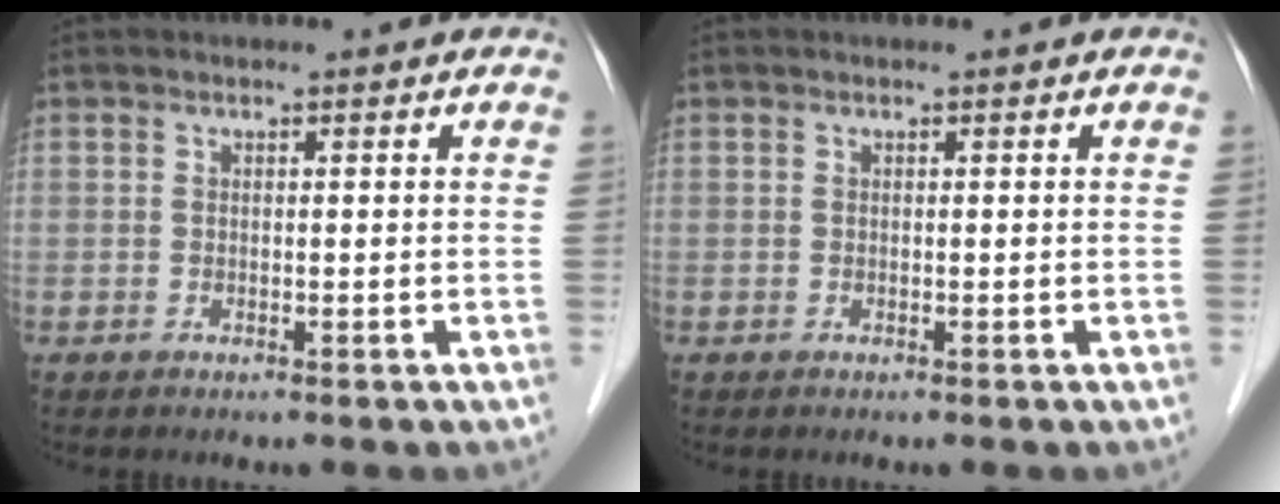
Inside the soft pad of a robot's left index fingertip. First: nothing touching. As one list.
[{"total": 0.0}]